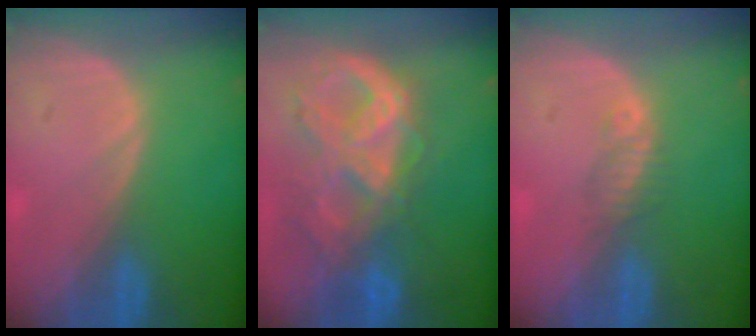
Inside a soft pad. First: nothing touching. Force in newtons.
{"total": 10.5, "press": 8.9, "slide": 5.7}
{"total": 1.8, "press": 1.6, "slide": 0.8}